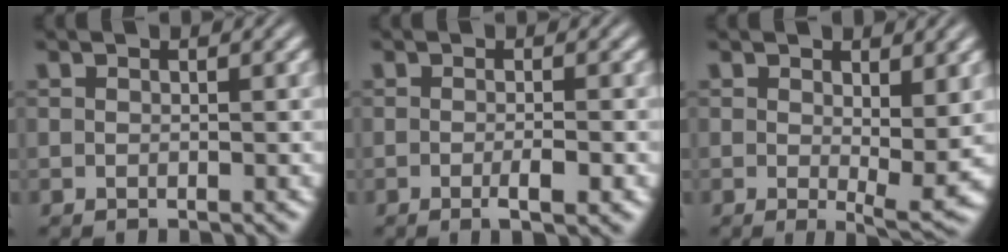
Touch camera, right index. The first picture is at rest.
{"total": 2.3, "force": [-1.4, 0.3, 1.8], "torque": [-0.027, 0.006, -0.028]}
{"total": 2.6, "force": [0.1, 0.2, 2.5], "torque": [-0.032, -0.016, 0.005]}